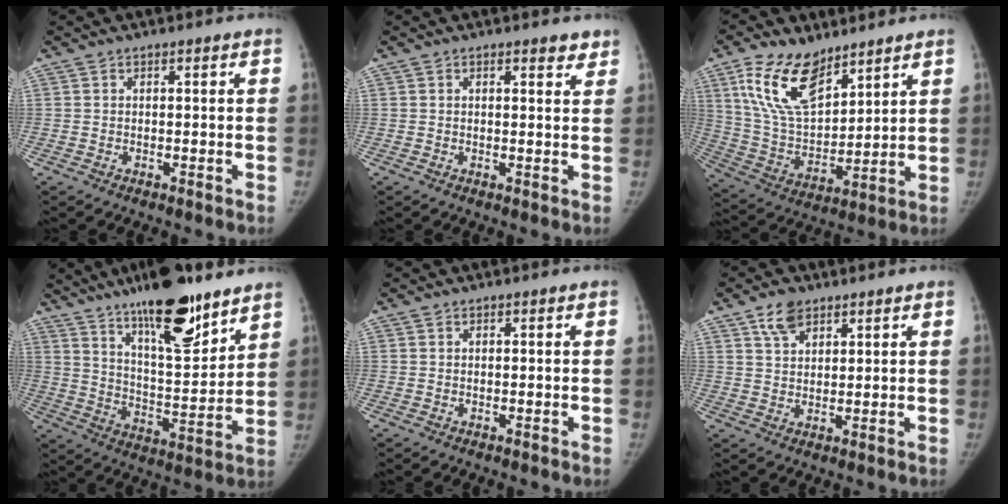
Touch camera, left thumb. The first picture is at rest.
{"total": 2.1, "force": [1.7, 0.8, 0.9], "torque": [0.002, -0.010, 0.019]}
{"total": 16.2, "force": [10.0, 8.1, 9.9], "torque": [-0.156, -0.045, 0.204]}
{"total": 20.5, "force": [14.3, 5.6, 13.5], "torque": [-0.192, -0.074, 0.239]}
{"total": 0.0}
{"total": 5.4, "force": [3.5, 3.1, 2.6], "torque": [-0.031, -0.017, 0.065]}